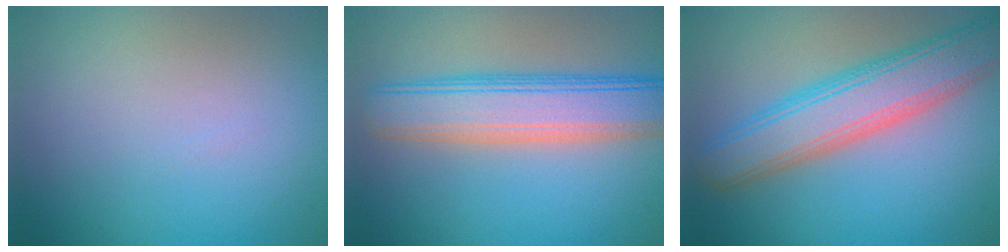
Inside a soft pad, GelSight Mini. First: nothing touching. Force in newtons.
{"total": 7.3, "press": 7.3, "slide": 0.4}
{"total": 7.2, "press": 7.2, "slide": 0.1}